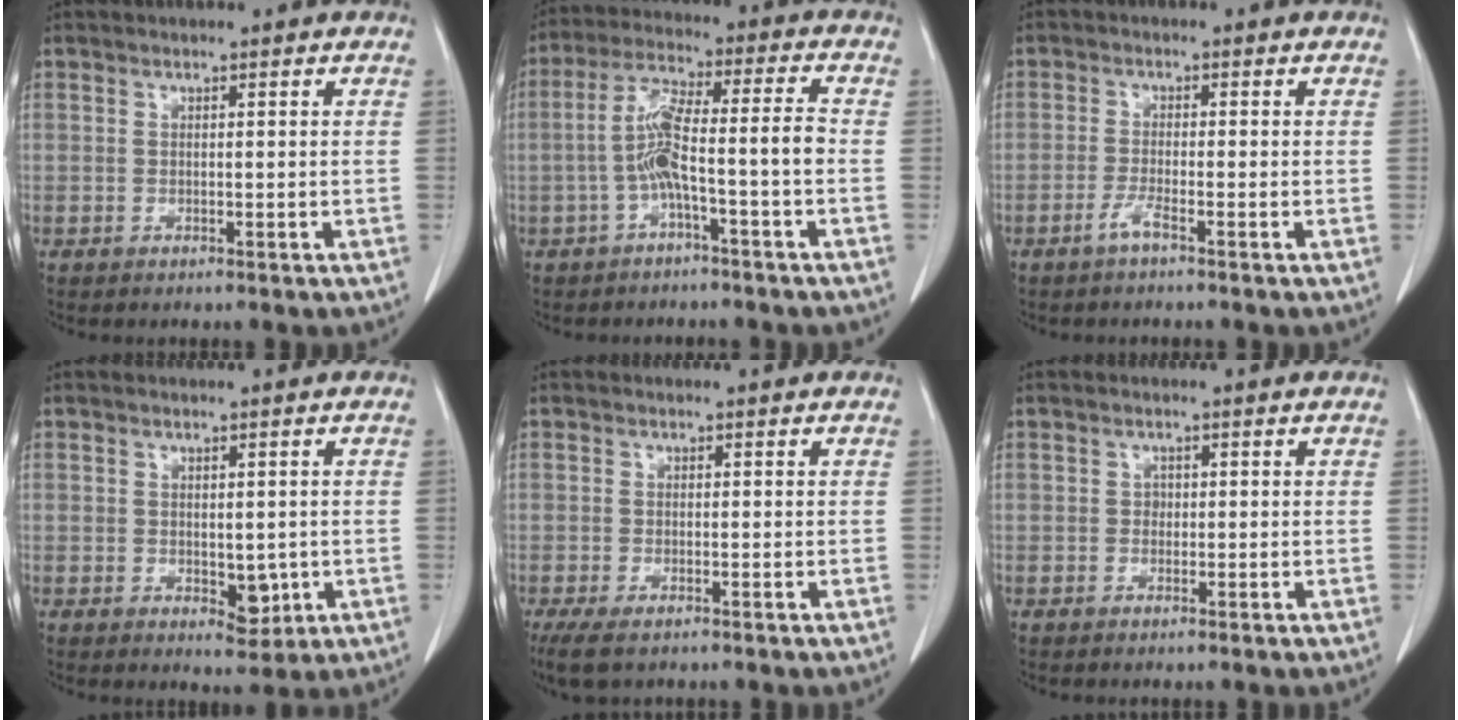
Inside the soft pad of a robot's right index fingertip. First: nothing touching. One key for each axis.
{"total": 8.1, "fx": -2.4, "fy": 0.1, "fz": 7.7, "tx": -0.150, "ty": 0.030, "tz": -0.041}
{"total": 2.2, "fx": -1.5, "fy": -0.2, "fz": 1.6, "tx": -0.034, "ty": -0.001, "tz": -0.033}
{"total": 3.6, "fx": -0.5, "fy": 2.2, "fz": 2.8, "tx": -0.033, "ty": -0.005, "tz": 0.005}
{"total": 4.0, "fx": -2.7, "fy": 1.2, "fz": 2.6, "tx": -0.053, "ty": -0.012, "tz": -0.043}
{"total": 0.6, "fx": -0.1, "fy": 0.6, "fz": 0.2, "tx": -0.001, "ty": 0.003, "tz": -0.002}